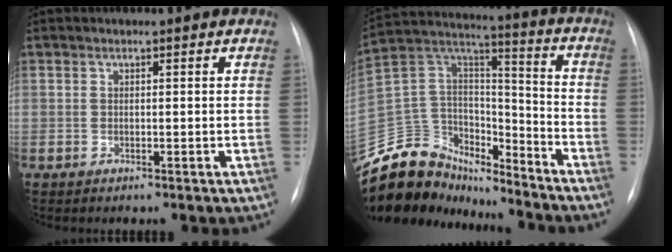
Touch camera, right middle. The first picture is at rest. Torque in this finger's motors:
{"motor_torque": [0.62, -0.77, 0.20, 0.02]}